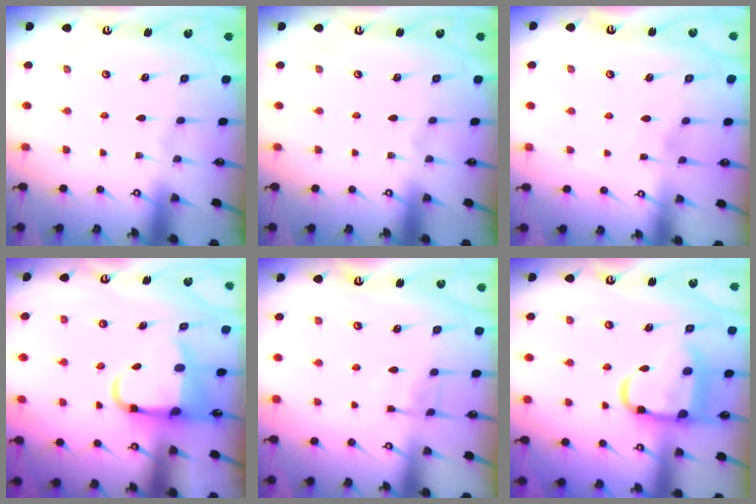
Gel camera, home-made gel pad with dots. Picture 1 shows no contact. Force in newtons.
{"total": 0.0}
{"total": 1.8, "press": 1.8, "slide": 0.3}
{"total": 6.1, "press": 5.9, "slide": 1.7}
{"total": 3.4, "press": 3.4, "slide": 0.6}
{"total": 13.4, "press": 13.3, "slide": 1.7}